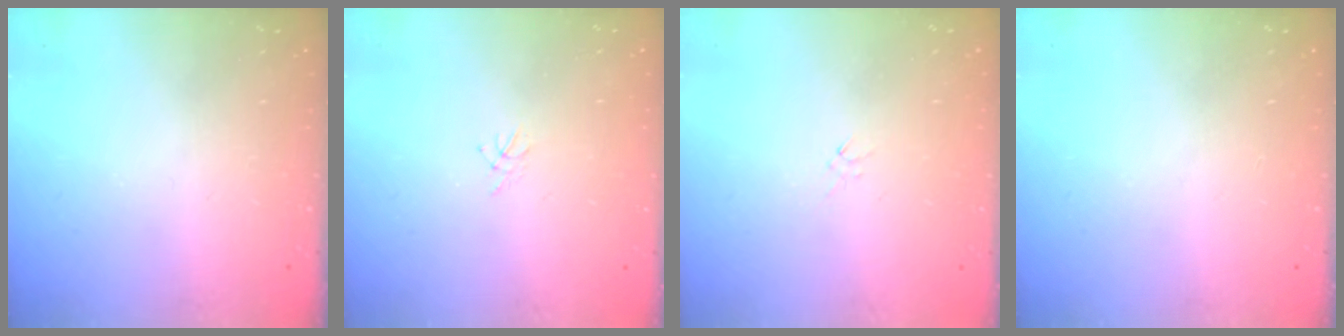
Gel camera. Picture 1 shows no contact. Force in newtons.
{"total": 1.5, "press": 1.4, "slide": 0.4}
{"total": 0.0}
{"total": 0.0}